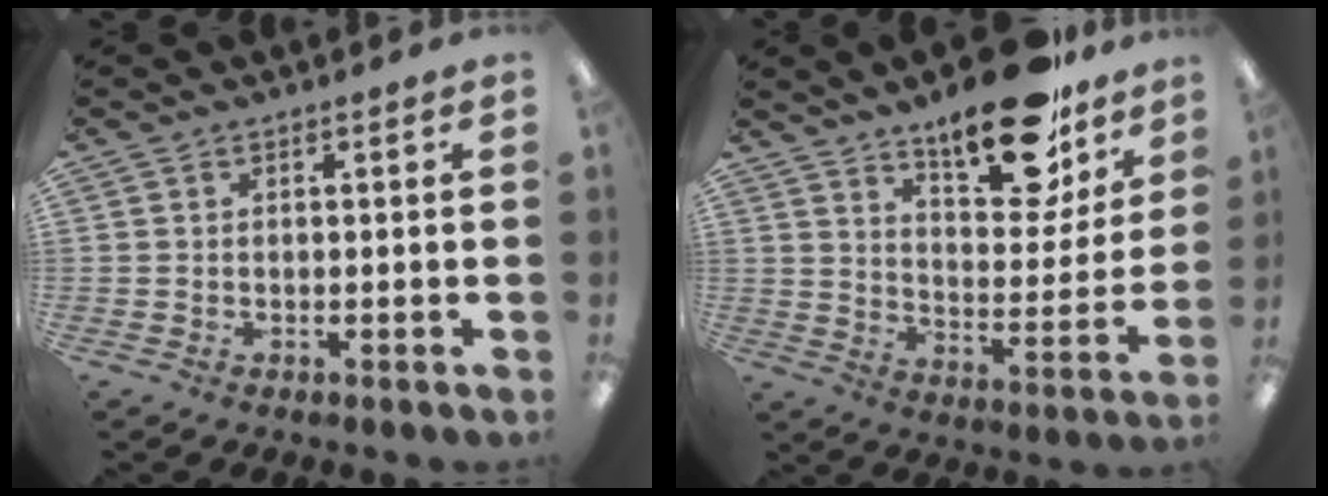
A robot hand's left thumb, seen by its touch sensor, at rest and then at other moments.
{"total": 20.3, "force": [14.9, 8.0, 11.2], "torque": [-0.156, -0.091, 0.247]}